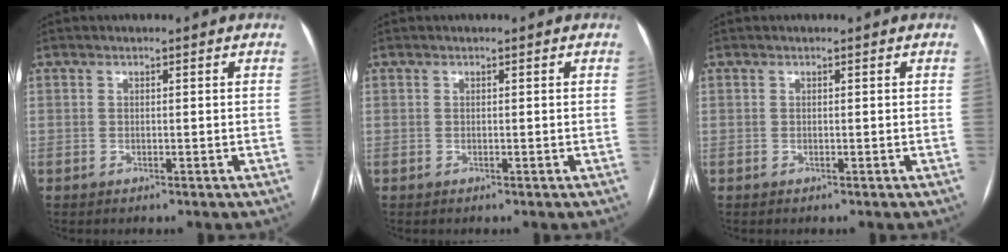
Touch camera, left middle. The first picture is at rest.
{"total": 0.0}
{"total": 0.0}